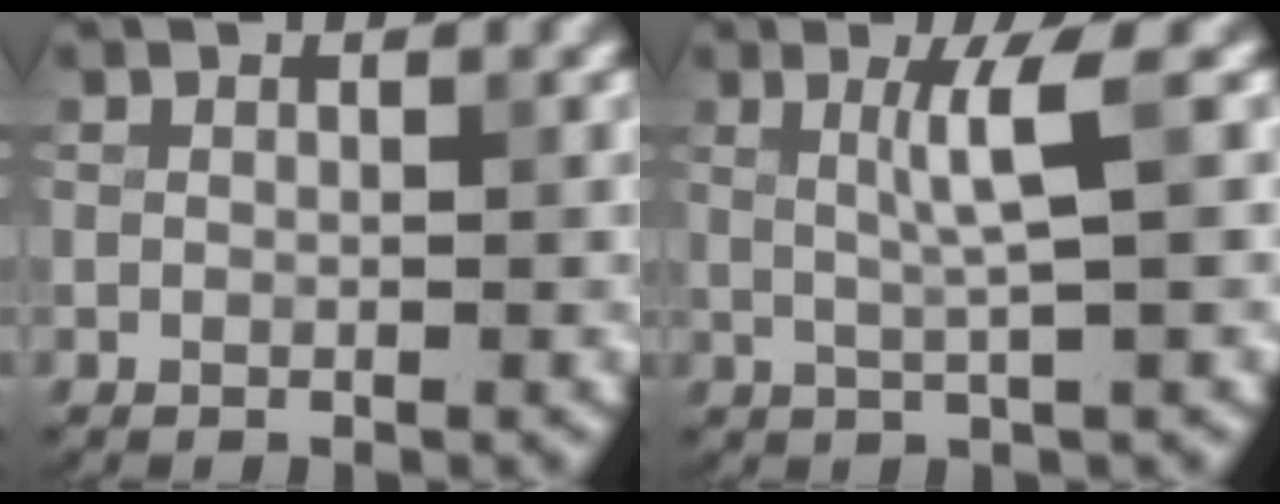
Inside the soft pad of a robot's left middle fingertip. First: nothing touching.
{"total": 3.4, "force": [0.8, 0.3, 3.3], "torque": [-0.058, 0.000, 0.014]}